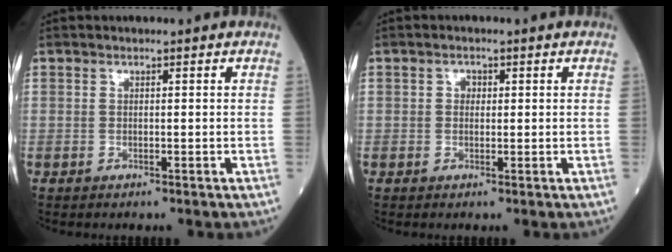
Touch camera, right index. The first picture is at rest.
{"total": 1.3, "force": [0.3, 1.1, 0.7], "torque": [-0.010, 0.002, 0.002]}